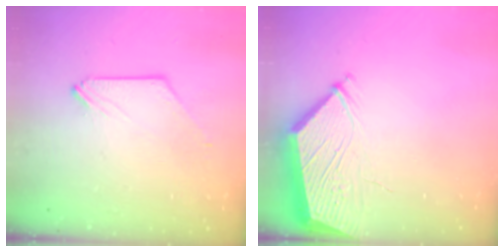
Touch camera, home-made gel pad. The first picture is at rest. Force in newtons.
{"total": 6.9, "press": 6.9, "slide": 0.8}